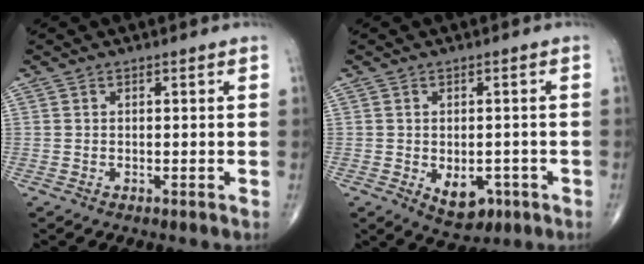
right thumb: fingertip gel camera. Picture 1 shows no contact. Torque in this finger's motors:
{"motor_torque": [-0.23, 0.41, 0.00, -0.10, 0.15]}